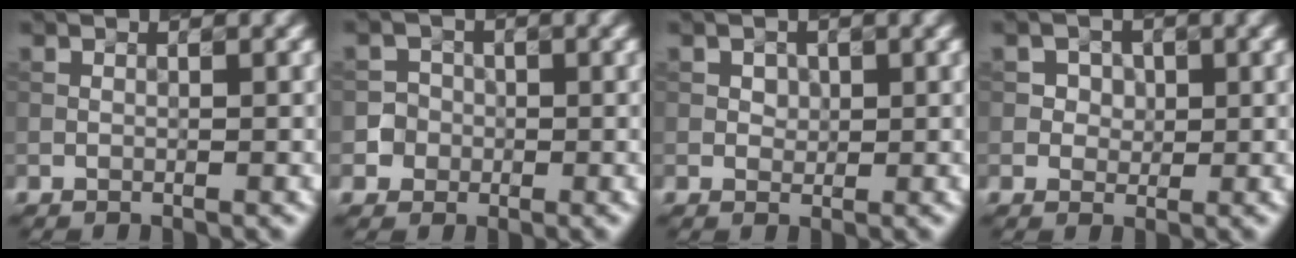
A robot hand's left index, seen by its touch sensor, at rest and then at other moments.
{"total": 3.6, "force": [-1.3, 3.4, 0.5], "torque": [0.009, 0.013, -0.034]}
{"total": 1.2, "force": [0.5, 0.9, 0.7], "torque": [-0.013, 0.006, 0.008]}
{"total": 2.6, "force": [1.0, 2.2, 1.1], "torque": [-0.017, 0.004, 0.014]}